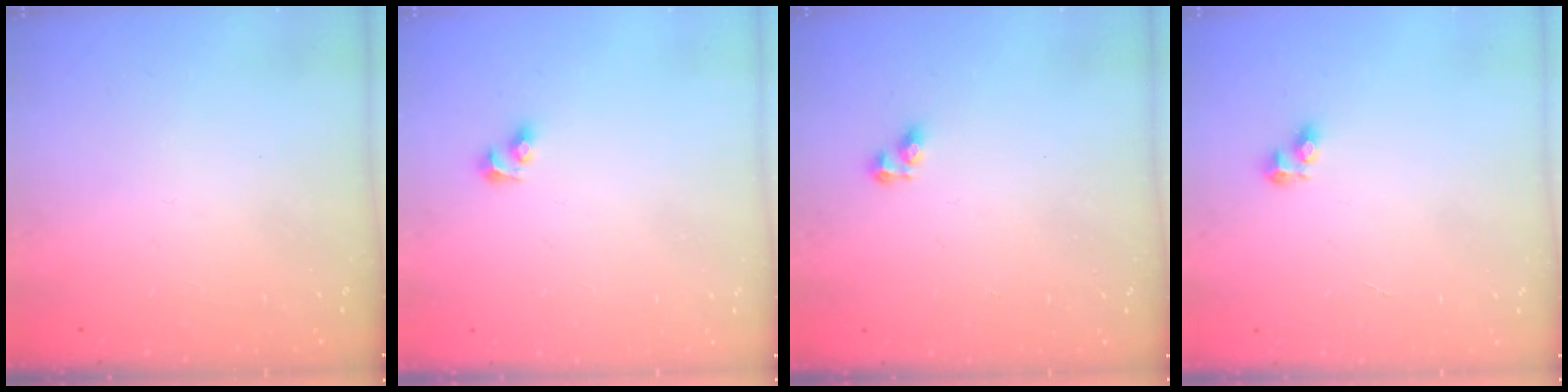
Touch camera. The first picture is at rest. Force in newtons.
{"total": 2.8, "press": 2.5, "slide": 1.2}
{"total": 2.8, "press": 2.8, "slide": 0.4}
{"total": 2.9, "press": 2.9, "slide": 0.4}